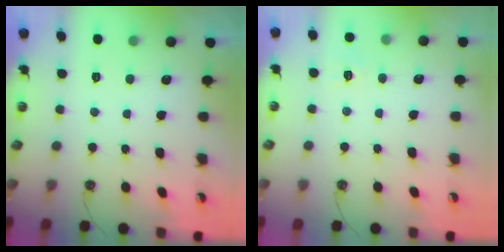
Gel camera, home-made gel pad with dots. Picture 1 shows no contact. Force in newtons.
{"total": 5.4, "press": 5.4, "slide": 0.6}